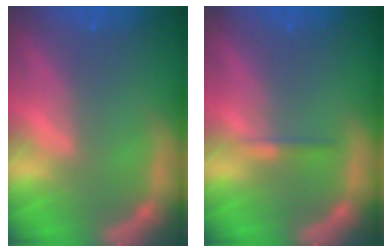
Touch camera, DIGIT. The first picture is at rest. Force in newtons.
{"total": 0.9}